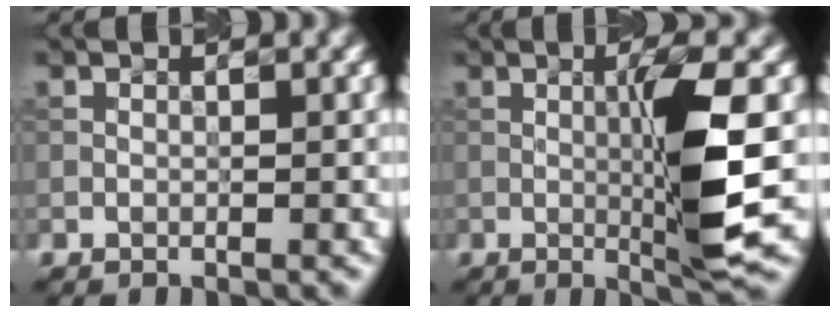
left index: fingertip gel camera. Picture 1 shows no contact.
{"total": 6.4, "force": [-0.3, 0.4, 6.4], "torque": [-0.114, -0.001, 0.009]}